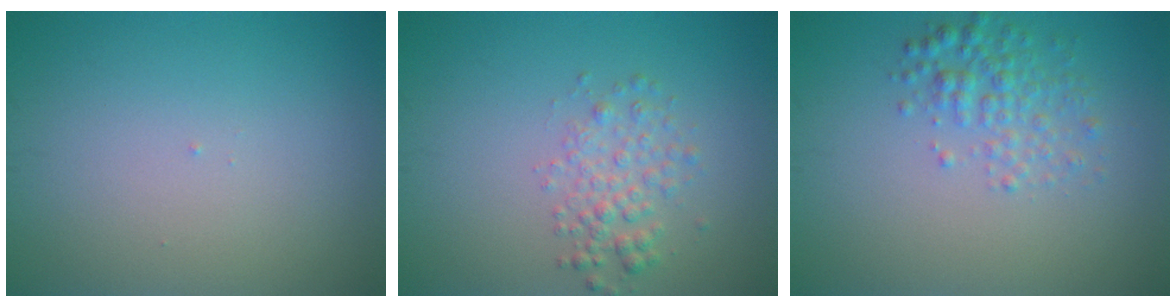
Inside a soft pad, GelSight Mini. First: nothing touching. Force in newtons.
{"total": 2.4, "press": 2.4, "slide": 0.1}
{"total": 2.7, "press": 2.7, "slide": 0.1}